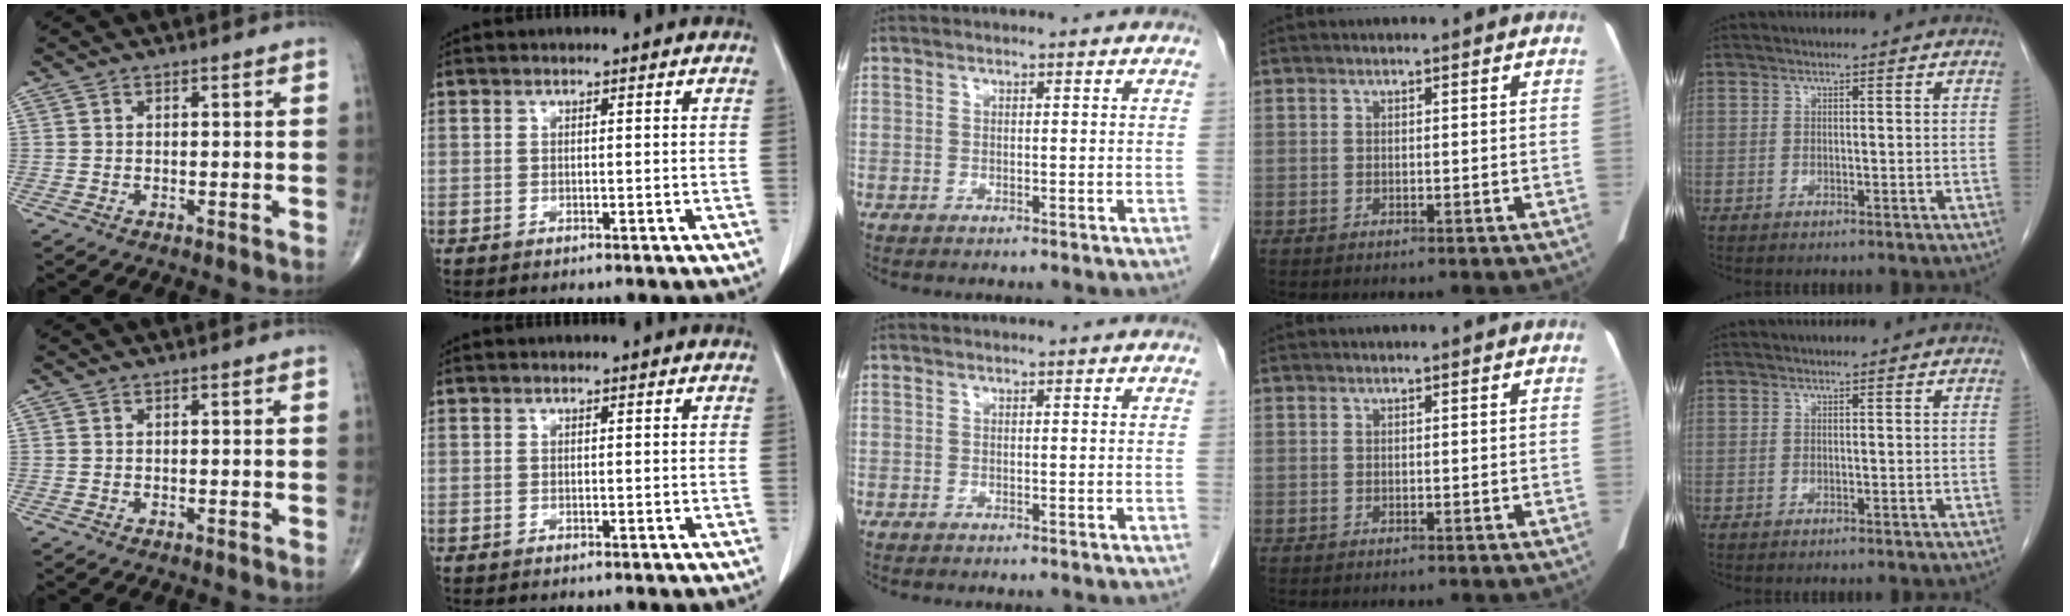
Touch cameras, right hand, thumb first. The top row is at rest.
{}